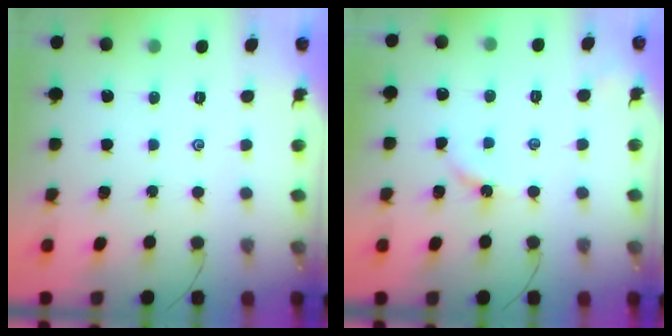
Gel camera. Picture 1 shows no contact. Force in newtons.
{"total": 3.5, "press": 3.4, "slide": 0.6}